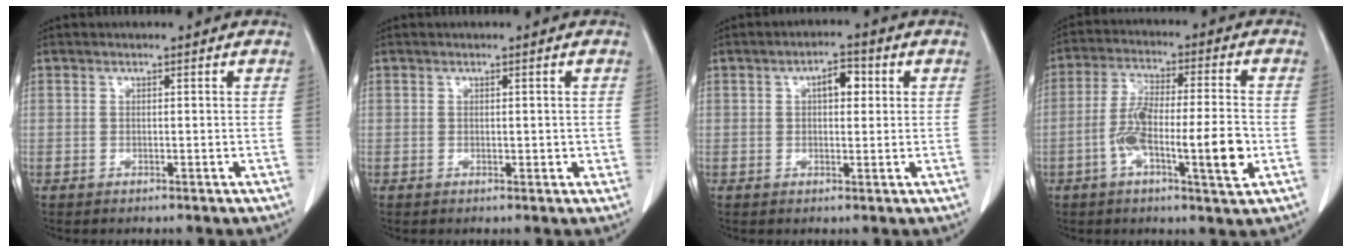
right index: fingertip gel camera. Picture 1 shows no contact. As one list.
[{"total": 1.3, "force": [0.1, 0.7, 1.1], "torque": [-0.014, -0.002, 0.004]}, {"total": 4.0, "force": [1.0, 1.8, 3.4], "torque": [-0.053, 0.012, 0.014]}, {"total": 12.0, "force": [-3.3, 1.7, 11.4], "torque": [-0.203, 0.005, -0.057]}]